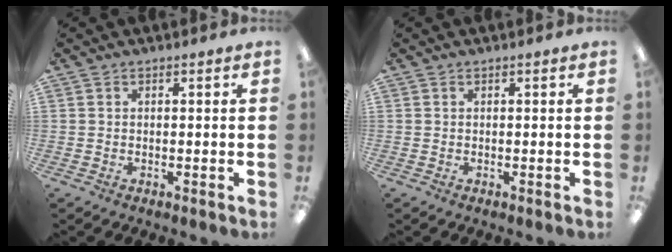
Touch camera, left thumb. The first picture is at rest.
{"total": 0.0}